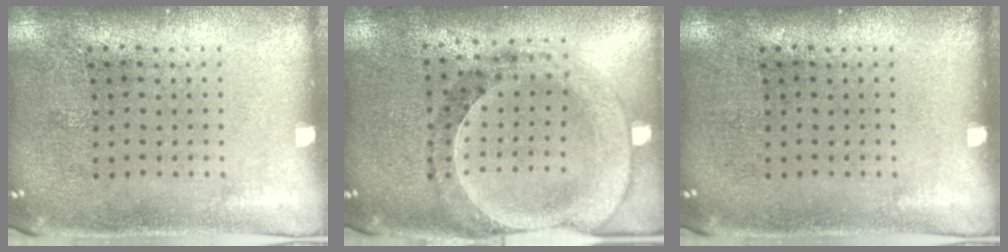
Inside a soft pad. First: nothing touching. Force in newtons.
{"total": 1.5, "press": 1.5, "slide": 0.3}
{"total": 0.0}